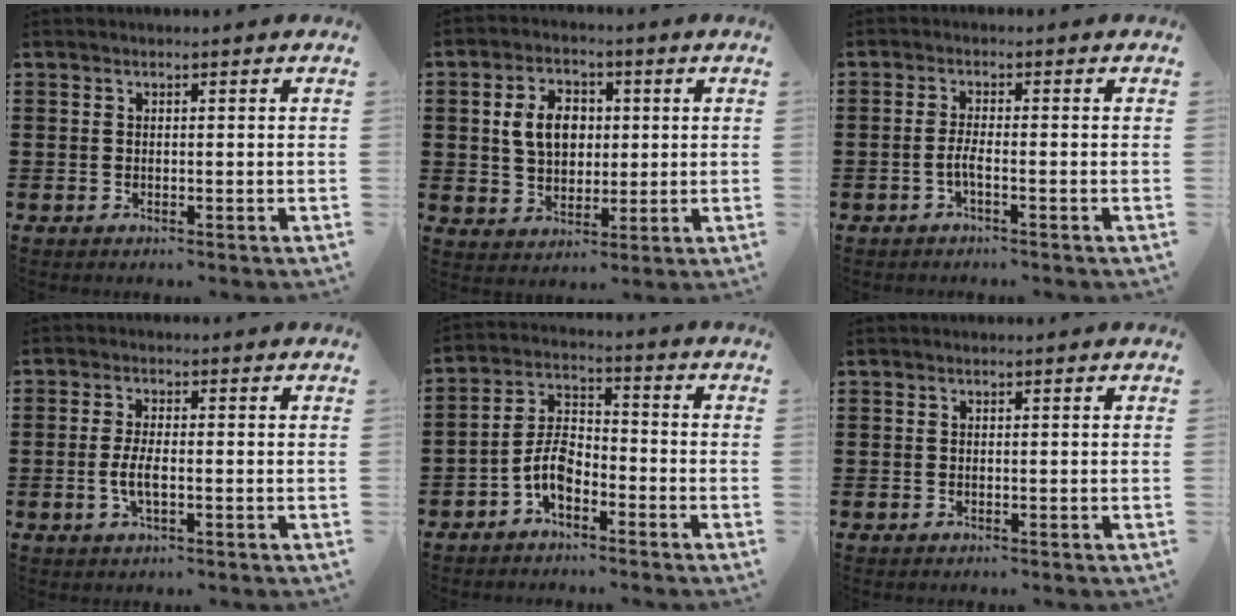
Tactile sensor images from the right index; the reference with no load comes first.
{"total": 7.1, "force": [1.0, 5.2, 4.7], "torque": [-0.103, 0.007, 0.008]}
{"total": 2.2, "force": [-1.1, 0.2, 2.0], "torque": [-0.043, -0.002, -0.022]}
{"total": 3.5, "force": [-0.7, 1.0, 3.2], "torque": [-0.072, -0.004, -0.017]}
{"total": 6.2, "force": [-3.0, 3.1, 4.4], "torque": [-0.103, 0.007, -0.064]}
{"total": 0.0}